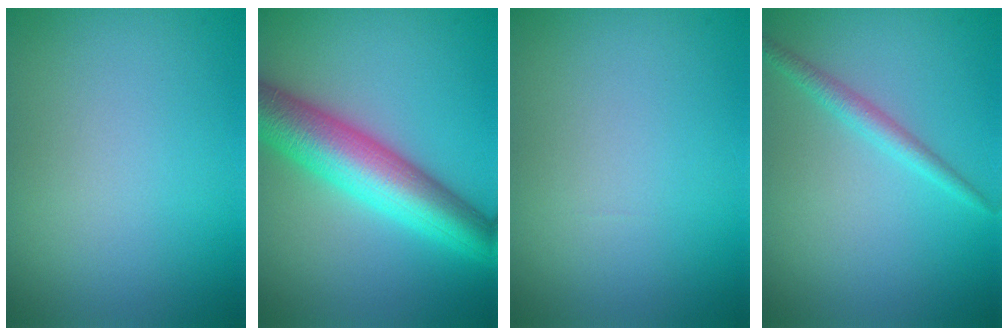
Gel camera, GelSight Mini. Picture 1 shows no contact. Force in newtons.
{"total": 8.5, "press": 8.5, "slide": 0.1}
{"total": 0.0}
{"total": 1.7, "press": 1.7, "slide": 0.0}